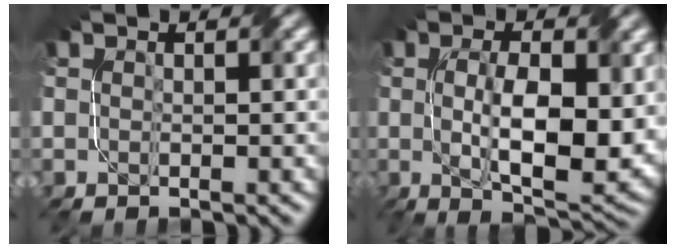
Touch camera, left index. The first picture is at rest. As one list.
[{"total": 9.2, "force": [-0.2, 3.6, 8.5], "torque": [-0.136, -0.009, 0.005]}]